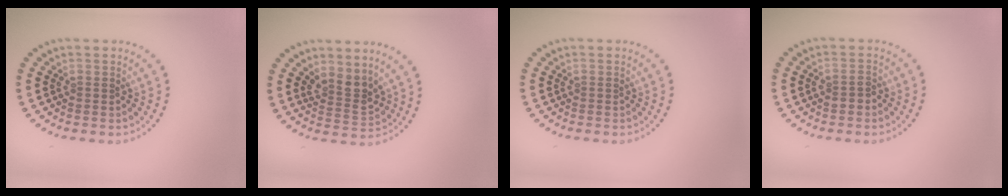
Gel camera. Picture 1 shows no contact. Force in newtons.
{"total": 2.6, "press": 2.2, "slide": 1.5}
{"total": 0.0}
{"total": 1.3, "press": 1.3, "slide": 0.3}